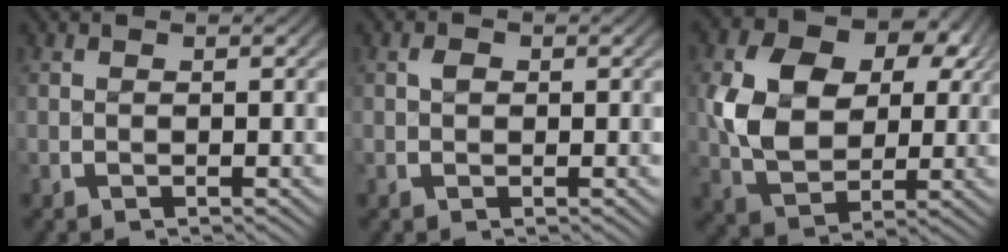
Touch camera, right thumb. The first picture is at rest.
{"total": 0.8, "force": [0.2, 0.7, 0.2], "torque": [-0.006, -0.003, 0.004]}
{"total": 11.3, "force": [1.2, 8.4, 7.5], "torque": [-0.172, -0.027, 0.031]}